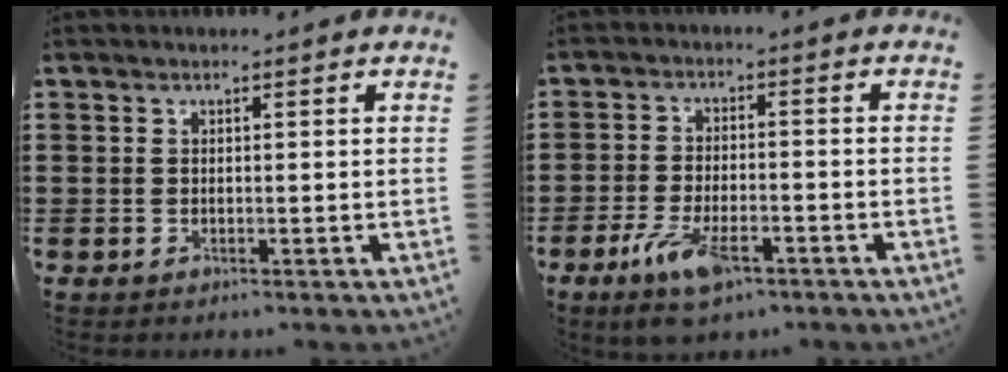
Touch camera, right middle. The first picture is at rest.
{"total": 7.4, "force": [-4.0, 2.8, 5.5], "torque": [-0.117, -0.006, -0.072]}